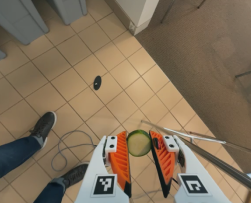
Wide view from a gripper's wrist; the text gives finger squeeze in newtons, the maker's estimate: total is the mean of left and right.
{"total": 6.9, "left": 6.3, "right": 7.5}